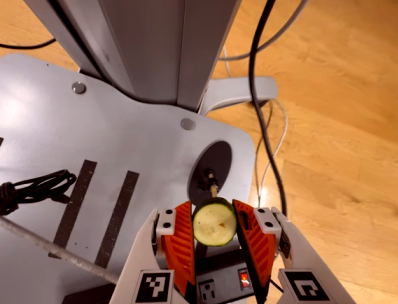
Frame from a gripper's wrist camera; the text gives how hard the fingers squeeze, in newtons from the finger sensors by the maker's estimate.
{"total": 6.6, "left": 6.9, "right": 6.2}